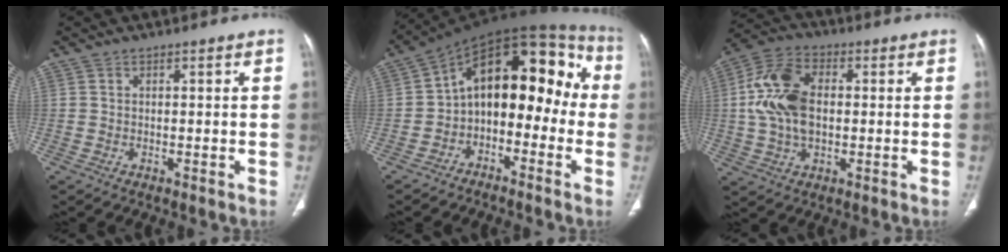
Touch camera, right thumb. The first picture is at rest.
{"total": 17.4, "force": [-1.8, 10.6, 13.7], "torque": [-0.146, 0.081, -0.041]}
{"total": 13.0, "force": [0.7, 8.2, 10.1], "torque": [-0.197, 0.019, 0.011]}